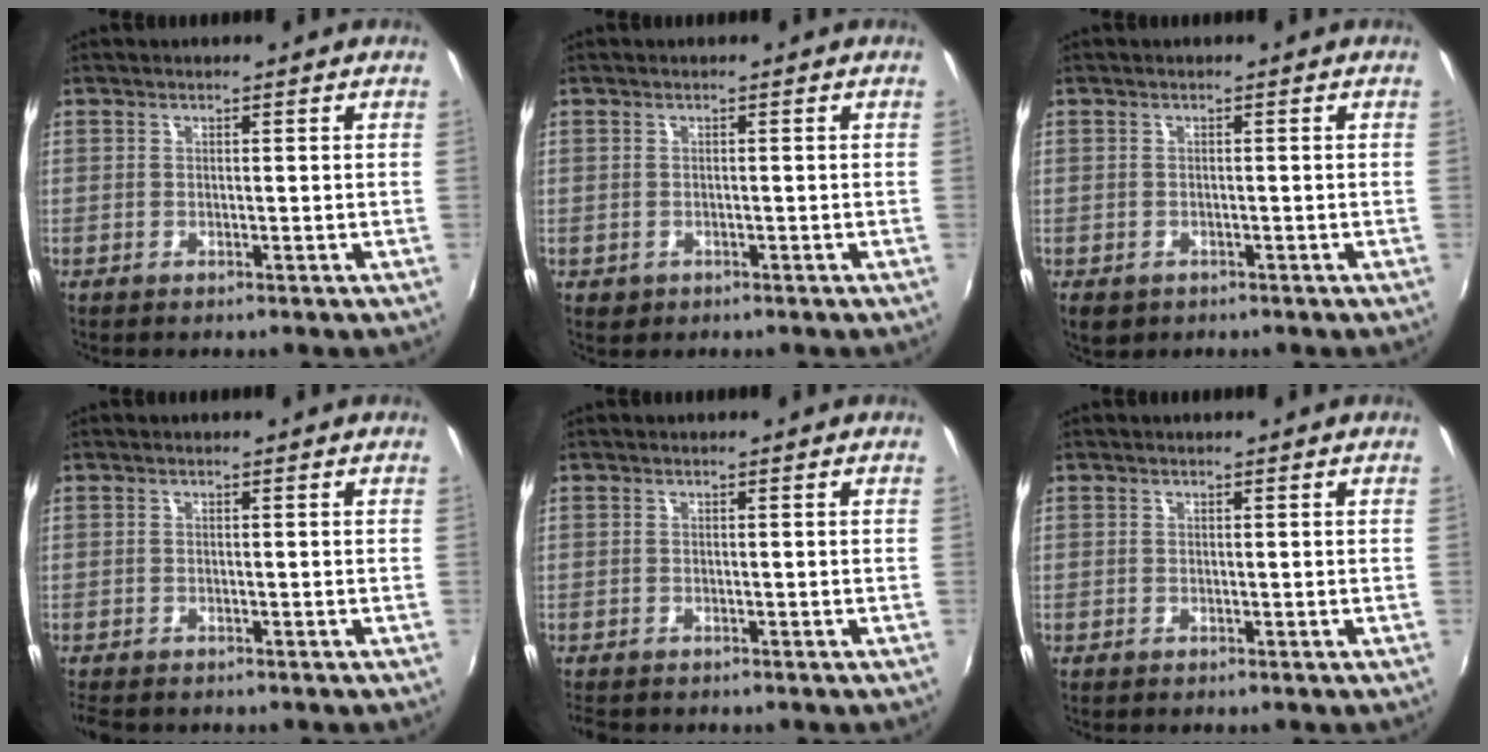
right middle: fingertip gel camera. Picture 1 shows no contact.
{"total": 1.4, "force": [-0.5, 1.2, 0.4], "torque": [-0.010, -0.004, -0.006]}
{"total": 3.2, "force": [-1.6, 2.3, 1.5], "torque": [-0.031, -0.011, -0.021]}
{"total": 2.8, "force": [-2.3, 1.0, 1.1], "torque": [-0.027, -0.017, -0.039]}
{"total": 2.0, "force": [-1.7, 0.7, 0.7], "torque": [-0.015, -0.014, -0.028]}
{"total": 0.0}